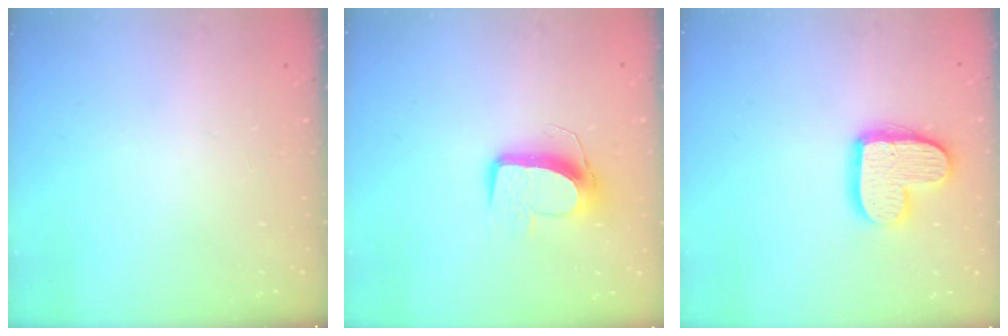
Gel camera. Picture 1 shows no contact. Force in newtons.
{"total": 10.2, "press": 10.1, "slide": 0.5}
{"total": 14.4, "press": 14.3, "slide": 1.0}